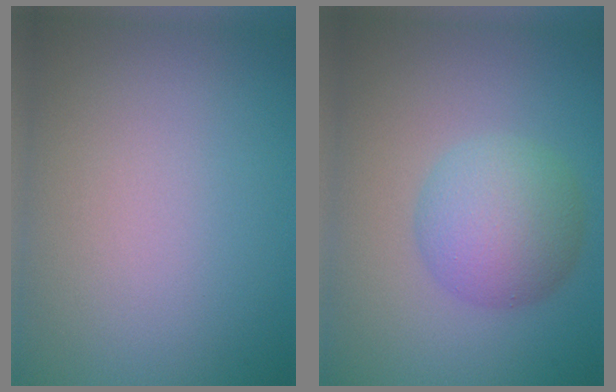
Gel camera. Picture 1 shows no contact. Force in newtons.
{"total": 5.1, "press": 5.1, "slide": 0.1}